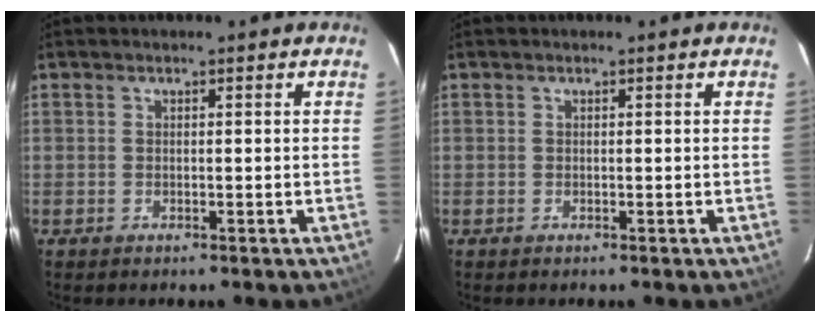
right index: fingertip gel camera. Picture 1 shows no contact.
{"total": 0.0}